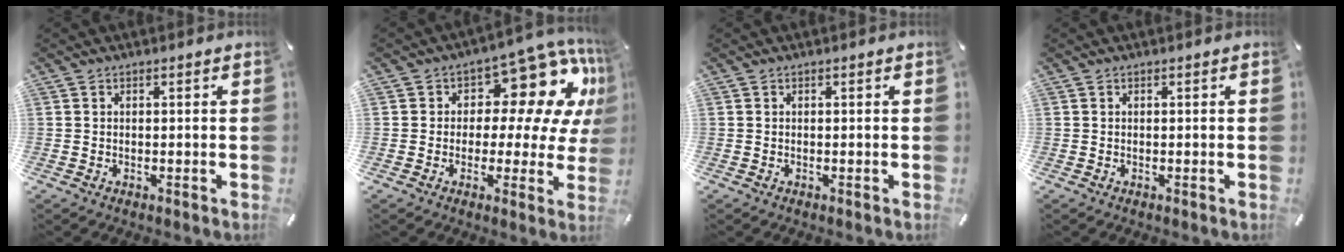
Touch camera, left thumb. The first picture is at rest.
{"total": 12.7, "force": [6.1, 7.2, 8.4], "torque": [-0.109, -0.056, 0.102]}
{"total": 0.0}
{"total": 0.0}